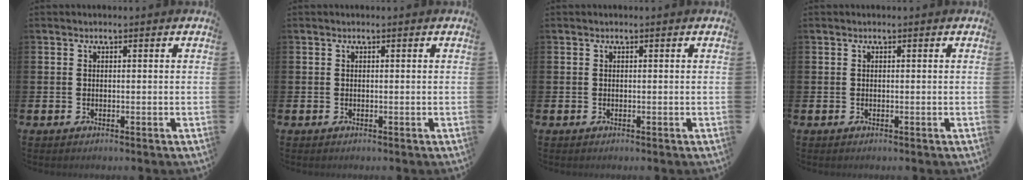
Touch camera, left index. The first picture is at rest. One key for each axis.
{"total": 0.0}
{"total": 0.0}
{"total": 0.0}